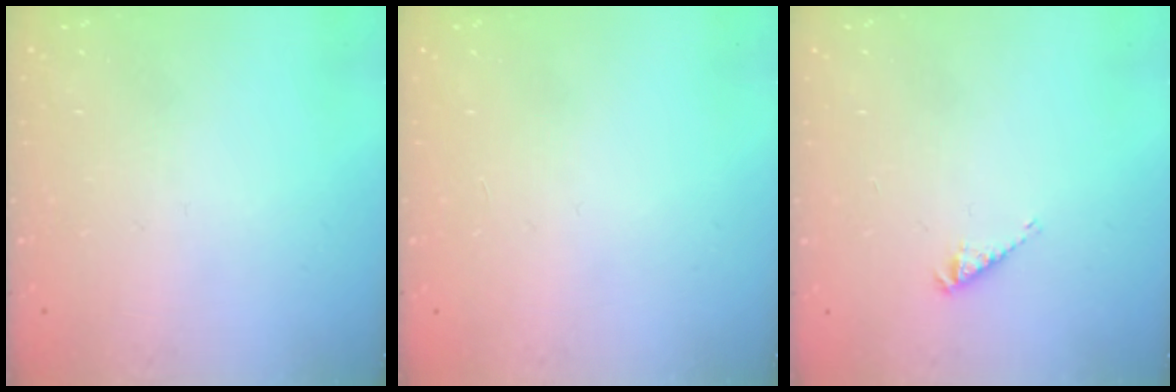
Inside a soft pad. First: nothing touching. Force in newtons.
{"total": 0.0}
{"total": 2.9, "press": 2.9, "slide": 0.5}